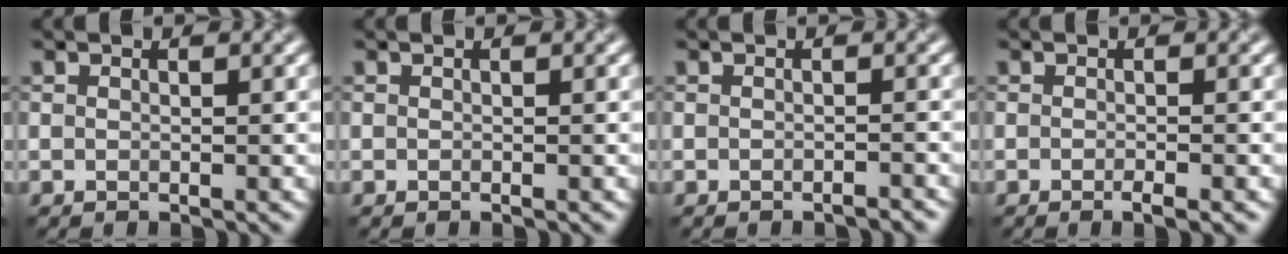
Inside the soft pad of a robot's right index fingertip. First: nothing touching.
{"total": 0.0}
{"total": 1.2, "force": [-0.8, 0.3, 0.8], "torque": [-0.005, 0.001, -0.010]}
{"total": 1.3, "force": [-0.6, 0.4, 1.1], "torque": [-0.012, -0.003, -0.010]}